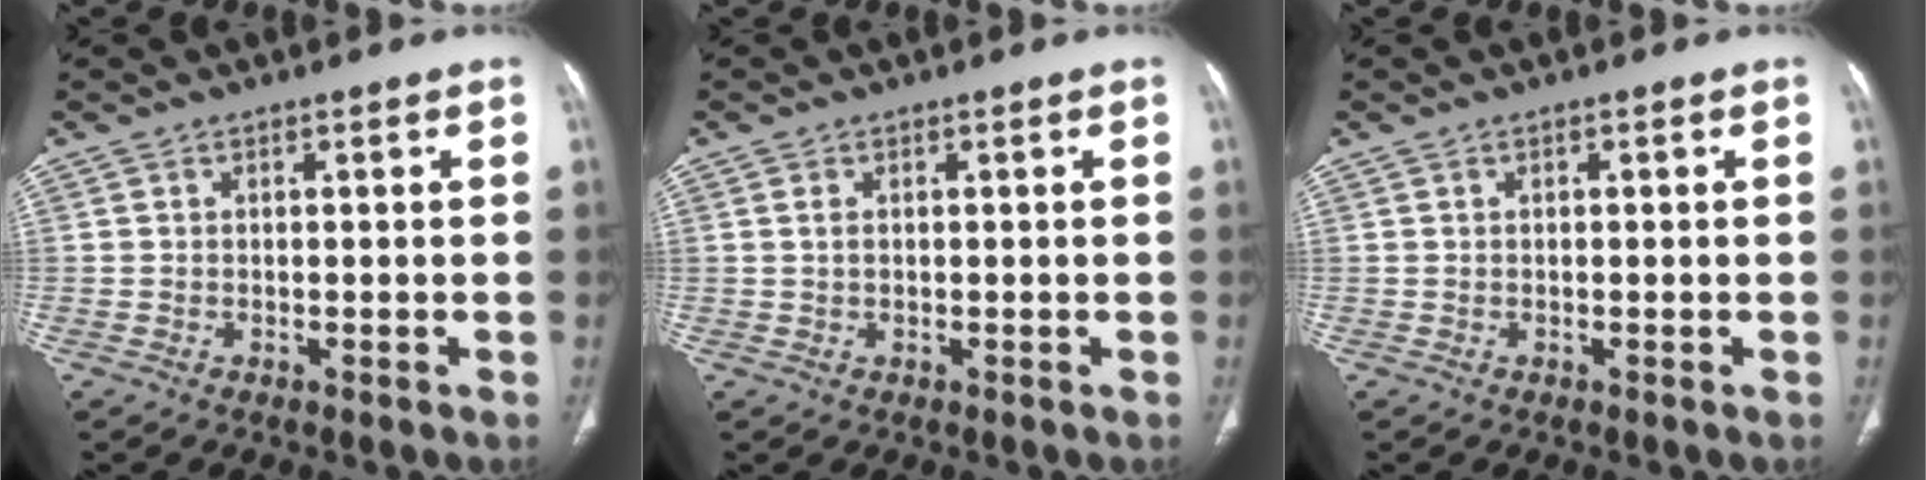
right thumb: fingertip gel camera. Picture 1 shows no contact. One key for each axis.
{"total": 1.2, "fx": 0.3, "fy": 0.8, "fz": 0.9, "tx": -0.018, "ty": 0.002, "tz": 0.008}
{"total": 0.0}